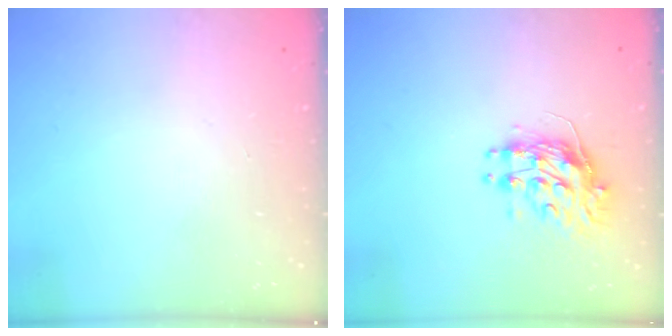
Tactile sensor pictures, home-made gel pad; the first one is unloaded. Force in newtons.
{"total": 9.6, "press": 9.6, "slide": 0.3}